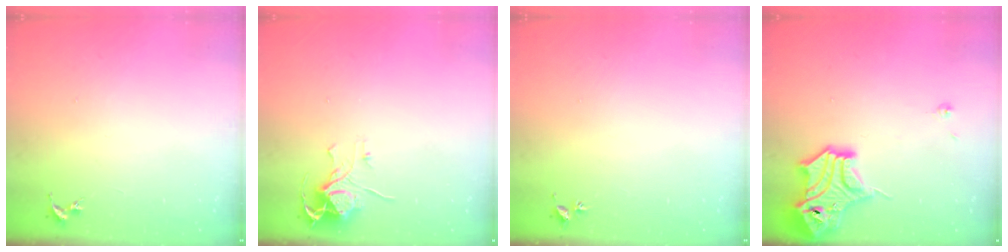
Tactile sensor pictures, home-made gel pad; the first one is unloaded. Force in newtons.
{"total": 8.0, "press": 8.0, "slide": 0.6}
{"total": 2.0, "press": 2.0, "slide": 0.3}
{"total": 15.5, "press": 15.4, "slide": 1.8}